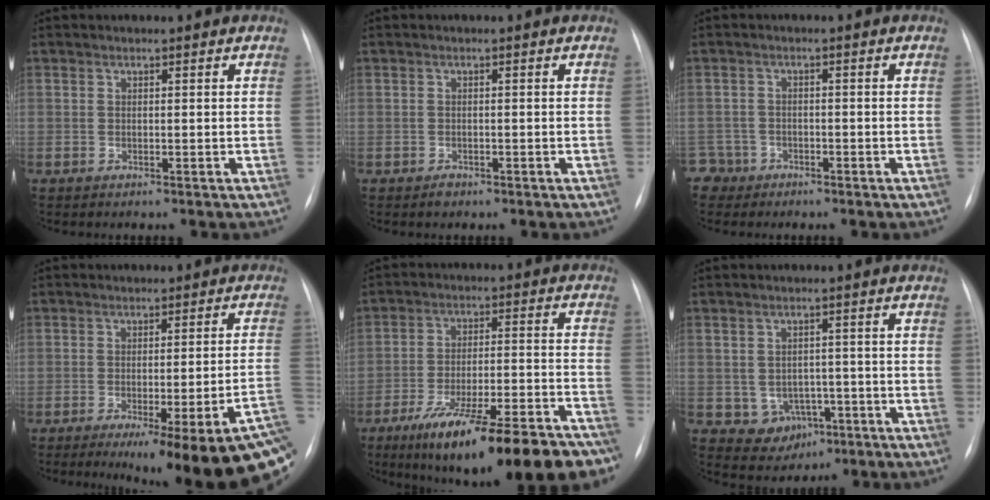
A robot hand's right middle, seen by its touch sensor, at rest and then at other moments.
{"total": 0.7, "force": [-0.4, 0.5, 0.3], "torque": [-0.004, 0.001, -0.006]}
{"total": 3.2, "force": [-2.0, 2.3, -1.0], "torque": [0.020, 0.010, -0.042]}
{"total": 21.1, "force": [-12.6, 2.2, 16.8], "torque": [-0.122, -0.015, -0.157]}
{"total": 23.6, "force": [-17.4, 4.1, 15.4], "torque": [-0.175, 0.010, -0.265]}
{"total": 5.1, "force": [-1.7, 4.4, 1.9], "torque": [-0.022, 0.013, -0.011]}